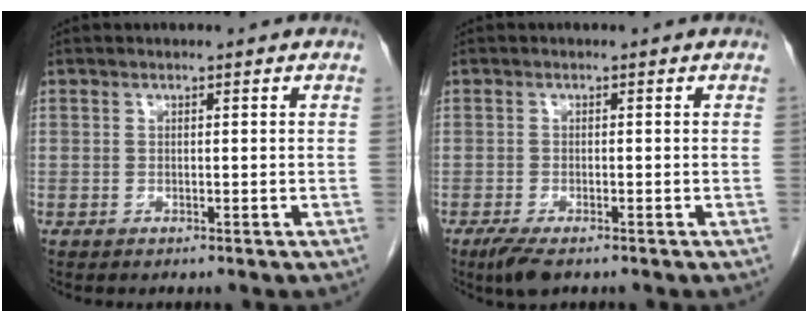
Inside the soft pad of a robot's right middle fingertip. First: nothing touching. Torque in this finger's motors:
{"motor_torque": [0.72, -0.46, 0.27, 0.06]}